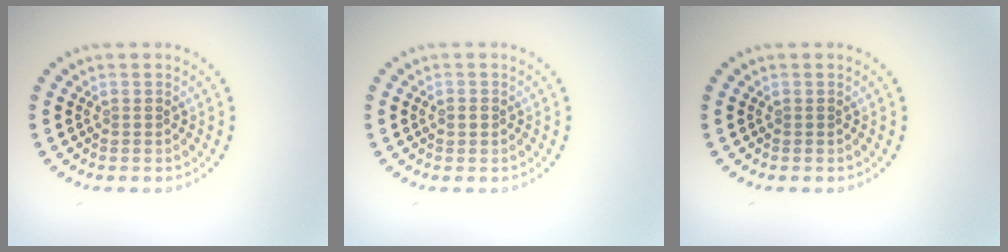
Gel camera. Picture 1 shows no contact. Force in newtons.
{"total": 0.9, "press": 0.9, "slide": 0.1}
{"total": 0.0}